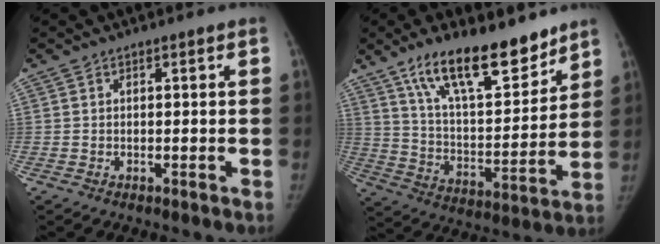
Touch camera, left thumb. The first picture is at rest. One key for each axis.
{"total": 19.5, "fx": 13.8, "fy": 6.9, "fz": 12.0, "tx": -0.159, "ty": -0.081, "tz": 0.239}